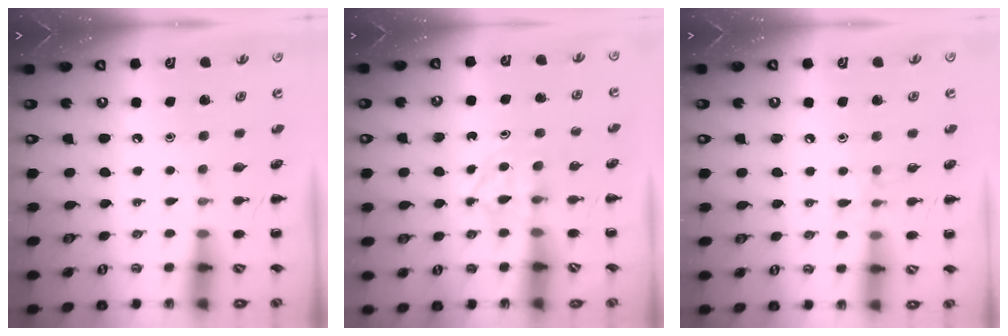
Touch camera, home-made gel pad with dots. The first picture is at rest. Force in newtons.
{"total": 3.3, "press": 3.1, "slide": 1.2}
{"total": 5.5, "press": 5.3, "slide": 1.5}